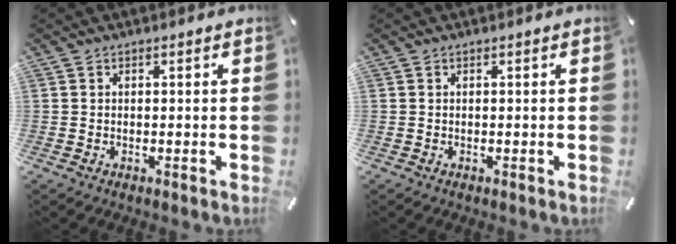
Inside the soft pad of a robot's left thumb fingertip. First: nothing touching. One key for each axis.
{"total": 0.0}